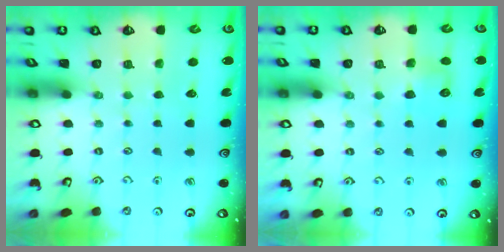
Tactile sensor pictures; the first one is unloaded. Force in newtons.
{"total": 5.7, "press": 5.7, "slide": 0.6}